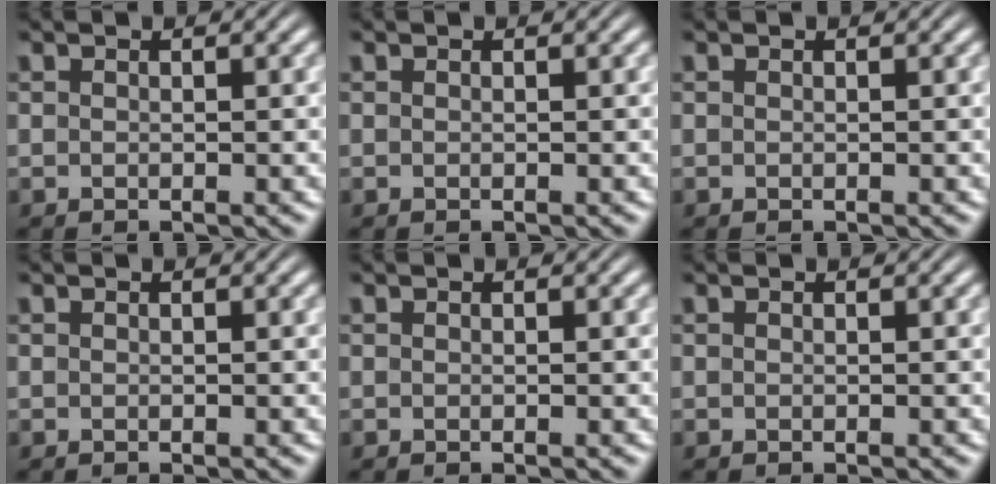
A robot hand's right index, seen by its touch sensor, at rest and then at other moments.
{"total": 0.0}
{"total": 0.0}
{"total": 0.0}
{"total": 0.0}
{"total": 0.0}